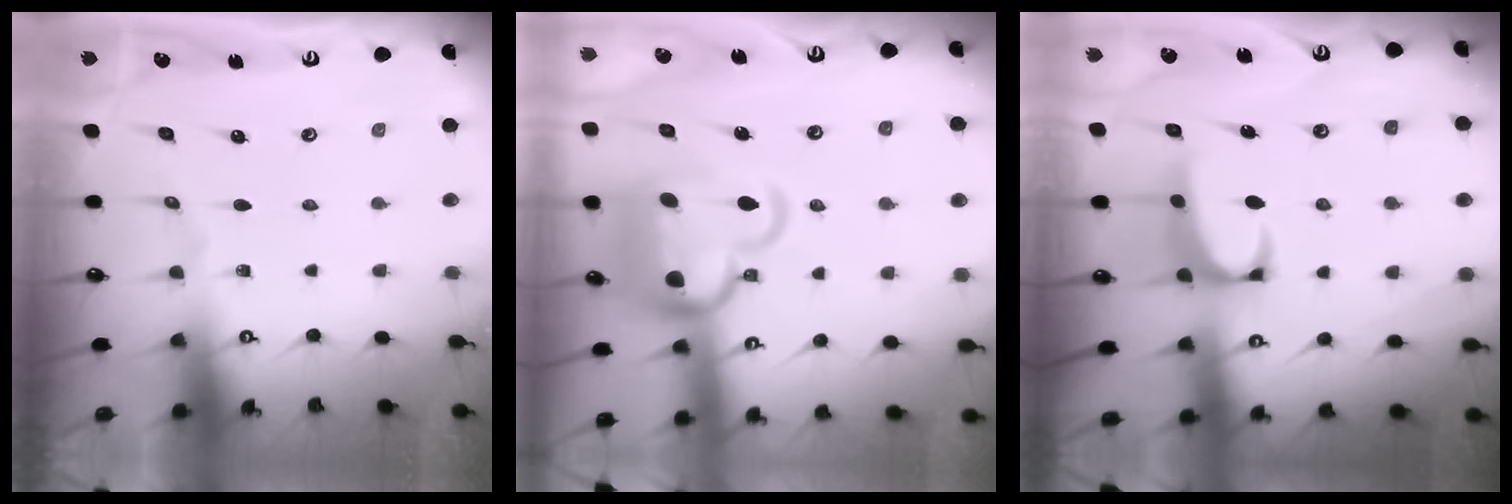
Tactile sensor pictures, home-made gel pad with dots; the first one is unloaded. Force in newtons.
{"total": 11.5, "press": 11.2, "slide": 2.3}
{"total": 2.2, "press": 2.0, "slide": 0.9}